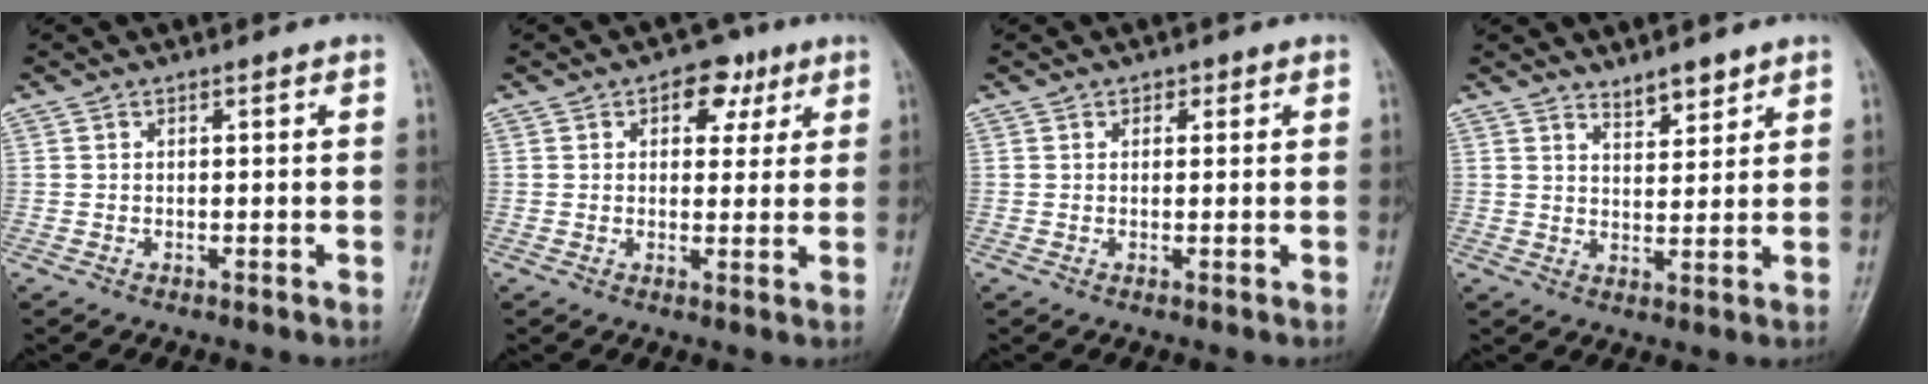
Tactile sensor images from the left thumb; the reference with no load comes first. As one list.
[{"total": 6.0, "force": [2.8, 4.1, 3.3], "torque": [-0.006, -0.004, 0.031]}, {"total": 1.0, "force": [0.5, 0.8, 0.2], "torque": [0.009, -0.002, 0.006]}, {"total": 4.1, "force": [3.4, 1.4, 1.8], "torque": [-0.015, -0.029, 0.057]}]